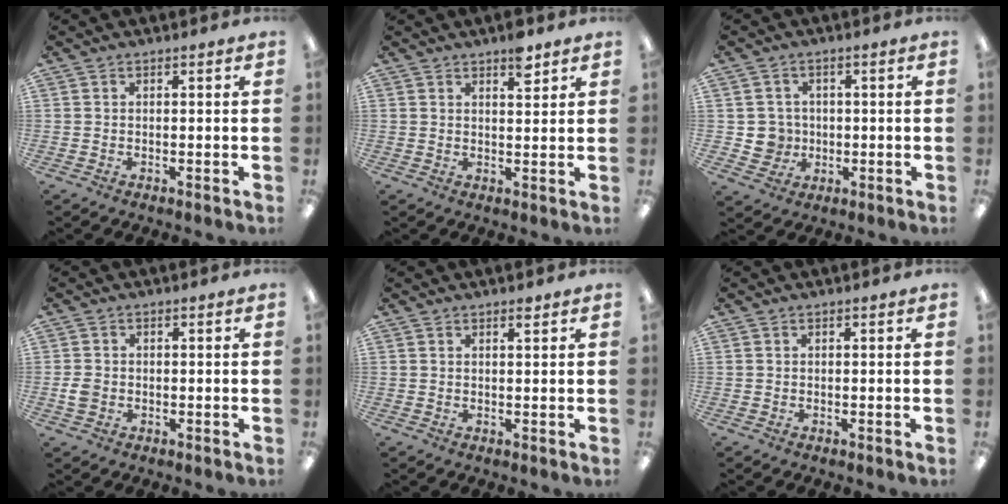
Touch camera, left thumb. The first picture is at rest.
{"total": 5.0, "force": [3.5, 1.8, 3.1], "torque": [-0.027, -0.021, 0.053]}
{"total": 5.2, "force": [-0.2, 5.1, 0.9], "torque": [-0.013, 0.008, -0.001]}
{"total": 3.1, "force": [-0.4, 2.5, 1.8], "torque": [-0.022, 0.004, -0.009]}
{"total": 1.3, "force": [1.1, 0.2, 0.6], "torque": [-0.005, -0.004, 0.018]}
{"total": 0.0}